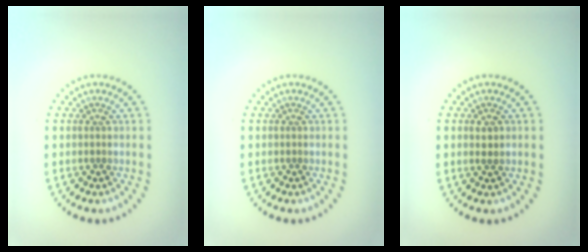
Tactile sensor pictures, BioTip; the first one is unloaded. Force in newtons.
{"total": 0.0}
{"total": 1.0, "press": 1.0, "slide": 0.2}